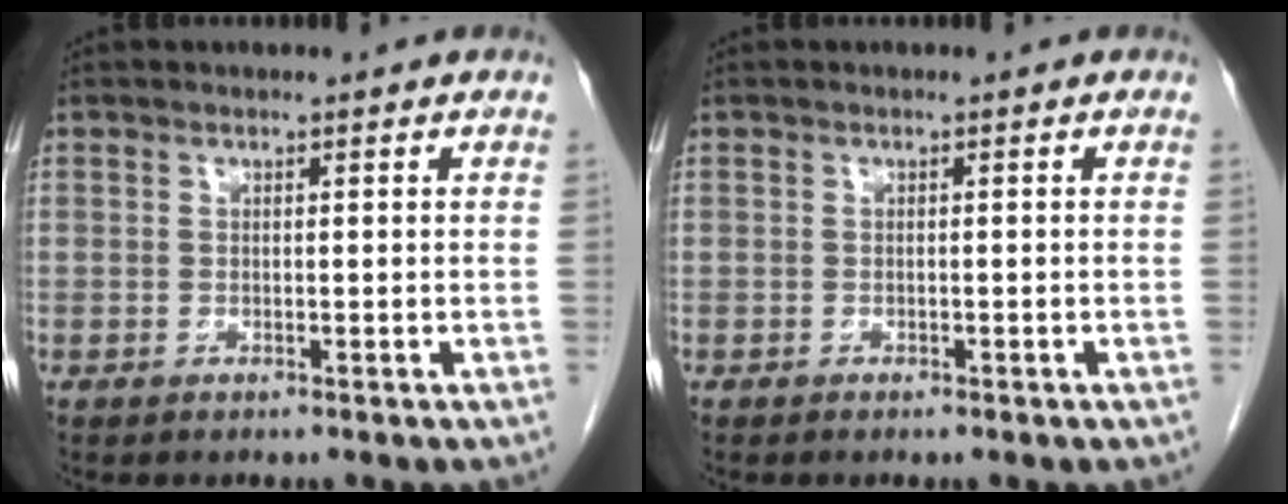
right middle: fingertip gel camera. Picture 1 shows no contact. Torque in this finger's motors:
{"motor_torque": [-0.29, 0.00, -0.04, -0.01]}